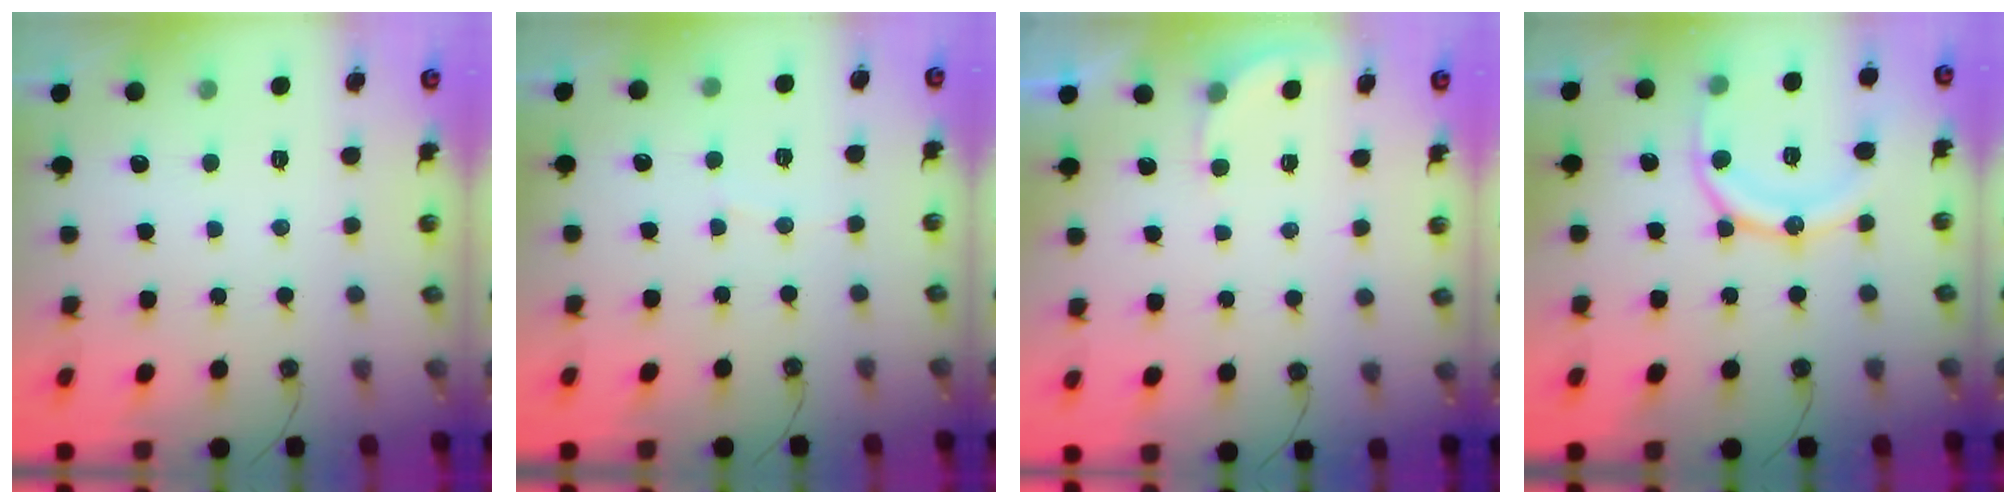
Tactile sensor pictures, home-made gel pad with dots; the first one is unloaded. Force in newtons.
{"total": 3.7, "press": 3.7, "slide": 0.3}
{"total": 2.6, "press": 2.6, "slide": 0.1}
{"total": 14.5, "press": 14.5, "slide": 1.3}